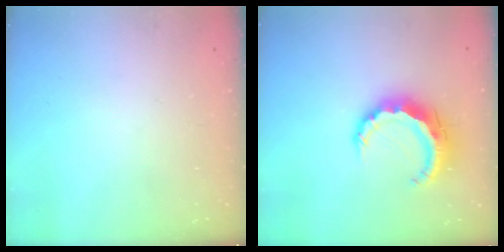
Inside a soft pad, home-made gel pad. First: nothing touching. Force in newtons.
{"total": 8.8, "press": 8.7, "slide": 1.0}